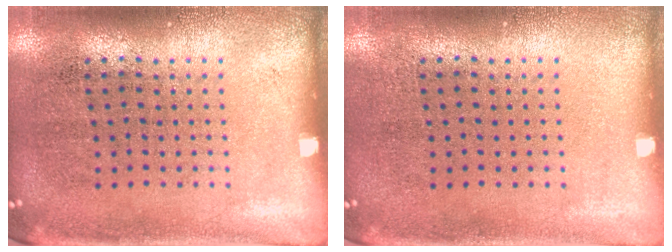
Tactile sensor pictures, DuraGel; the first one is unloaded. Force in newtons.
{"total": 0.0}